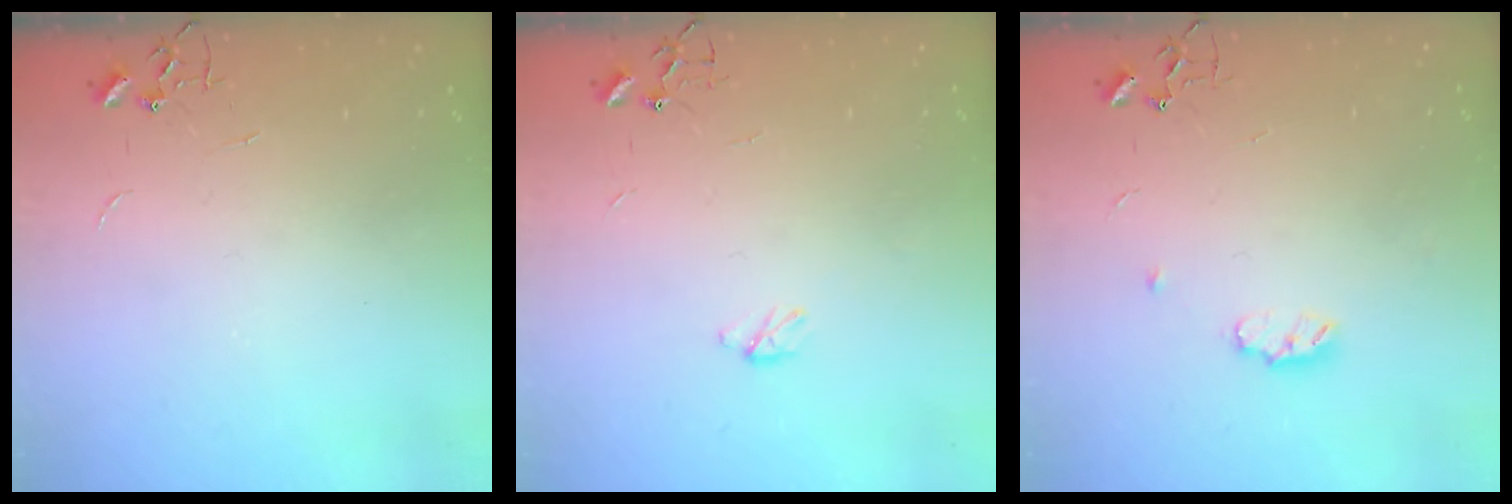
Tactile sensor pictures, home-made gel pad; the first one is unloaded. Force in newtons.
{"total": 3.2, "press": 3.2, "slide": 0.3}
{"total": 5.2, "press": 5.1, "slide": 0.9}